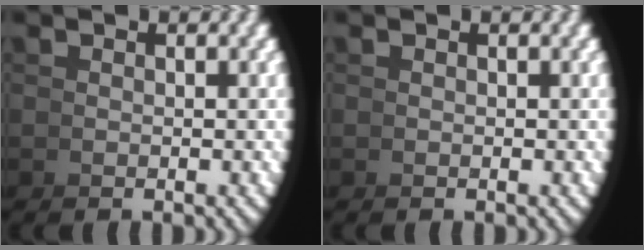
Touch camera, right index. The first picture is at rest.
{"total": 0.0}